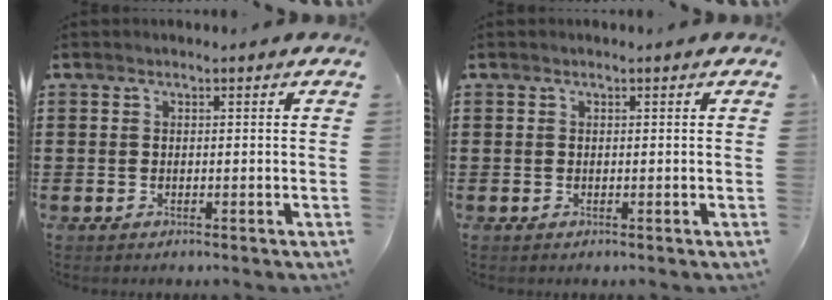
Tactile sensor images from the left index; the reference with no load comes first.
{"total": 0.0}